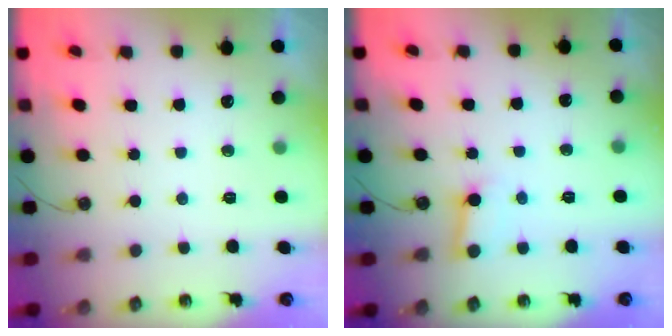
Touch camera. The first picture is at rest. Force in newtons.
{"total": 4.2, "press": 4.2, "slide": 0.1}